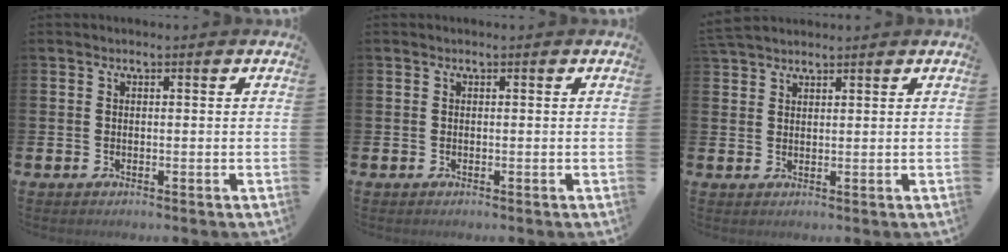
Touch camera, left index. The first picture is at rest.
{"total": 0.0}
{"total": 2.9, "force": [2.8, 0.7, 0.4], "torque": [-0.010, -0.007, 0.053]}